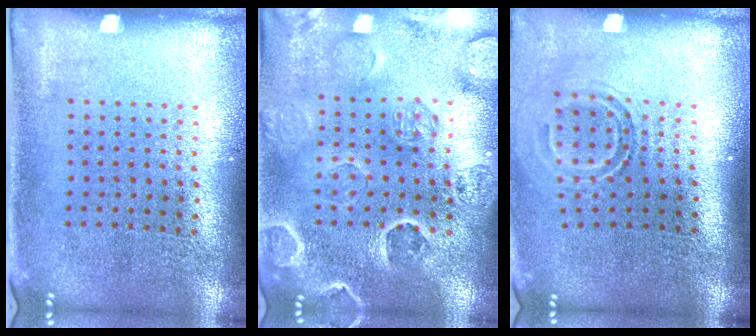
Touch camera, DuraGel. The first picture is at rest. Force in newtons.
{"total": 2.8, "press": 2.7, "slide": 0.6}
{"total": 1.7, "press": 1.1, "slide": 1.3}